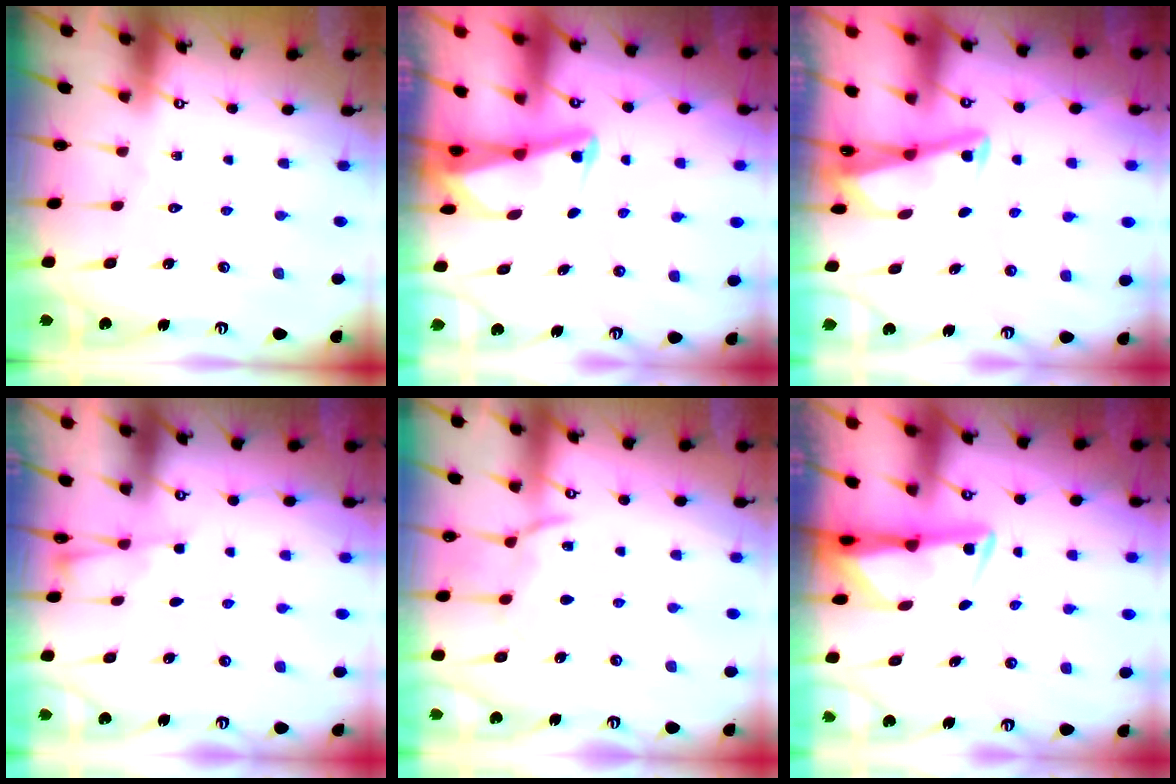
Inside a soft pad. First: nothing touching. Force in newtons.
{"total": 2.7, "press": 2.6, "slide": 0.6}
{"total": 2.9, "press": 2.8, "slide": 0.4}
{"total": 3.7, "press": 3.7, "slide": 0.5}
{"total": 10.7, "press": 10.7, "slide": 0.9}
{"total": 2.8, "press": 2.7, "slide": 0.6}